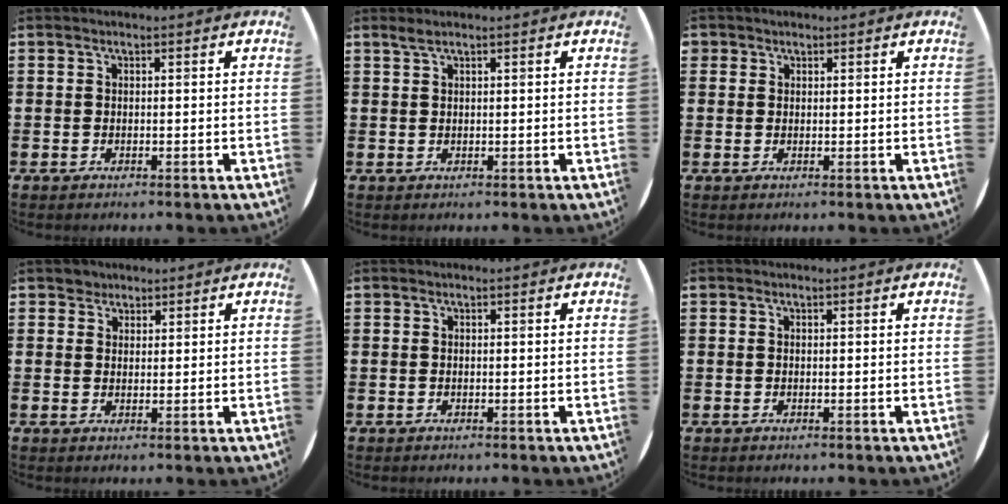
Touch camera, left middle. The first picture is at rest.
{"total": 0.9, "force": [0.7, 0.0, 0.5], "torque": [-0.010, 0.002, 0.012]}
{"total": 0.9, "force": [0.7, 0.6, -0.1], "torque": [-0.001, 0.003, 0.015]}
{"total": 1.9, "force": [1.6, 1.1, -0.2], "torque": [0.009, 0.001, 0.030]}
{"total": 0.0}
{"total": 0.0}